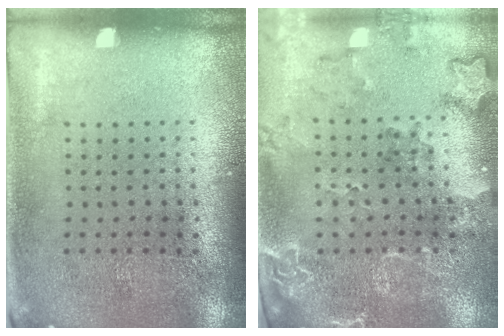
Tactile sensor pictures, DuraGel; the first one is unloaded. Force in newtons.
{"total": 2.2, "press": 1.9, "slide": 1.1}